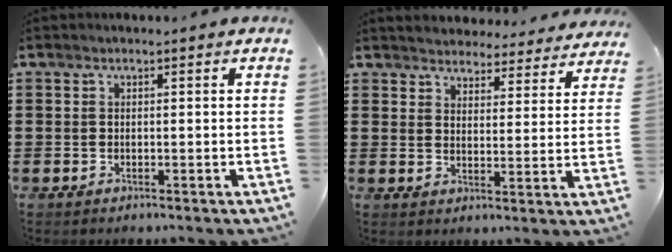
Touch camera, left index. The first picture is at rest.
{"total": 4.0, "force": [4.0, 0.2, -0.3], "torque": [-0.008, -0.029, 0.067]}